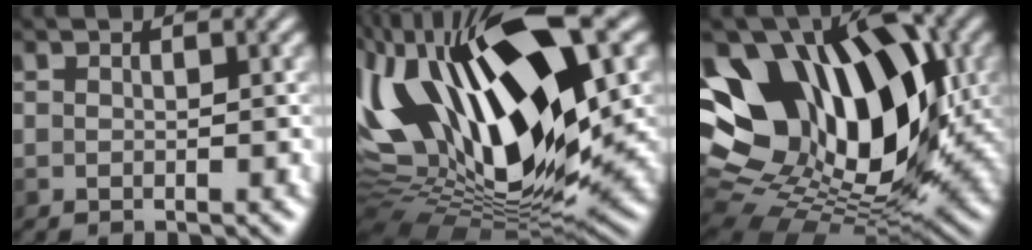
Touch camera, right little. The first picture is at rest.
{"total": 16.9, "force": [2.6, 8.2, 14.6], "torque": [-0.291, 0.021, 0.027]}
{"total": 16.6, "force": [1.8, 11.4, 11.9], "torque": [-0.212, 0.014, 0.028]}